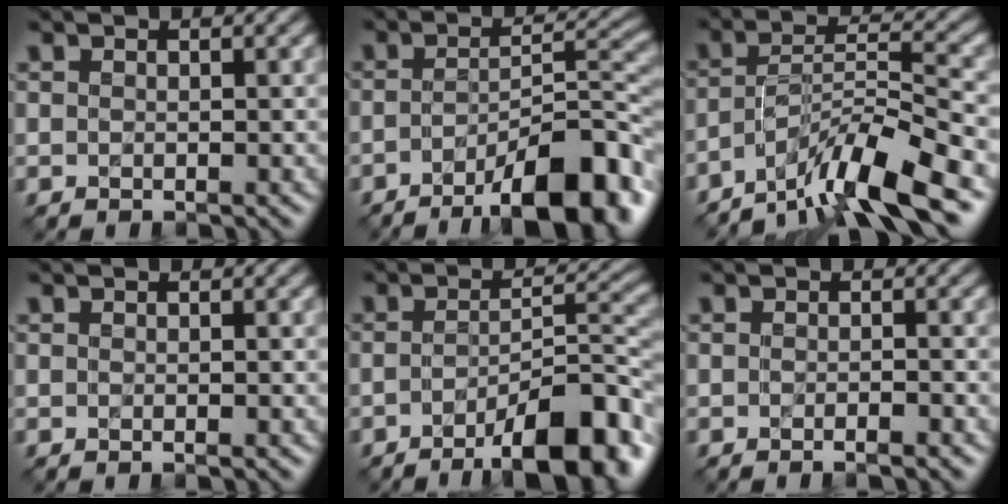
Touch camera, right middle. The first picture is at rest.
{"total": 10.2, "force": [-6.0, 2.7, 7.8], "torque": [-0.108, 0.003, -0.093]}
{"total": 8.8, "force": [-6.4, 1.3, 5.9], "torque": [-0.096, 0.006, -0.121]}
{"total": 0.0}
{"total": 9.2, "force": [-5.5, 2.4, 7.1], "torque": [-0.097, 0.002, -0.085]}
{"total": 1.1, "force": [-0.9, 0.0, 0.6], "torque": [-0.011, -0.001, -0.018]}